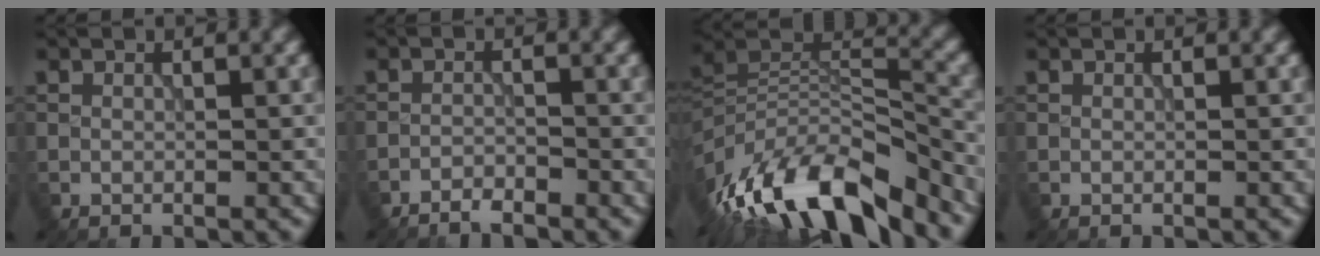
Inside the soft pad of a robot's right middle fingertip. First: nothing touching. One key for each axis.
{"total": 1.7, "fx": -1.6, "fy": 0.2, "fz": 0.5, "tx": -0.004, "ty": 0.002, "tz": -0.033}
{"total": 14.6, "fx": -9.0, "fy": 5.2, "fz": 10.2, "tx": -0.196, "ty": 0.019, "tz": -0.162}
{"total": 0.0}